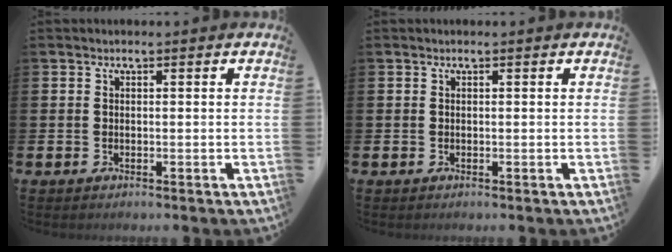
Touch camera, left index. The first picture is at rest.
{"total": 0.0}